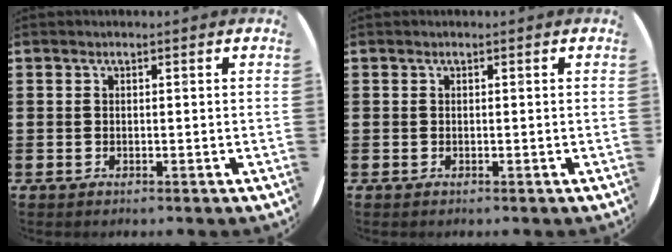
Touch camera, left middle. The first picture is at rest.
{"total": 0.0}